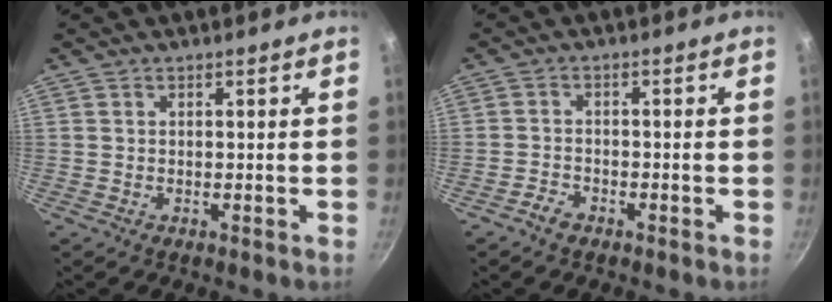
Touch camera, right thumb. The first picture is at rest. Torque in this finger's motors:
{"motor_torque": [0.22, -0.59, -0.30, -0.10, 0.02]}